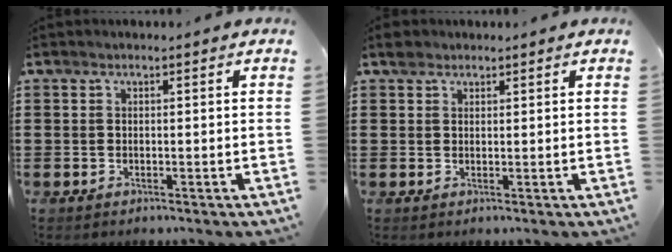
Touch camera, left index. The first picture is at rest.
{"total": 1.7, "force": [1.3, 0.9, 0.3], "torque": [-0.002, 0.003, 0.024]}